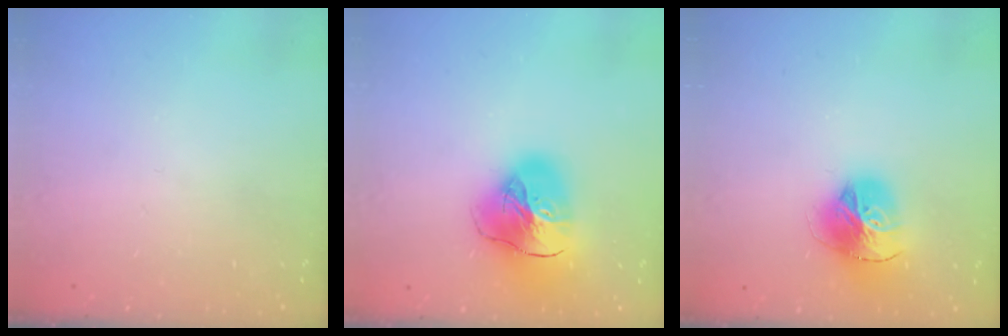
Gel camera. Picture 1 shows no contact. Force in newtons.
{"total": 20.3, "press": 20.2, "slide": 2.2}
{"total": 17.3, "press": 17.2, "slide": 1.8}